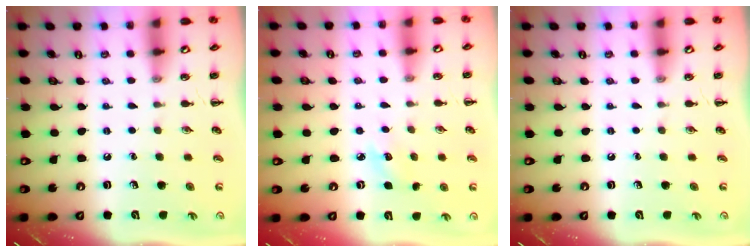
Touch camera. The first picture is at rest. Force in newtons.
{"total": 4.5, "press": 4.3, "slide": 1.3}
{"total": 0.0}